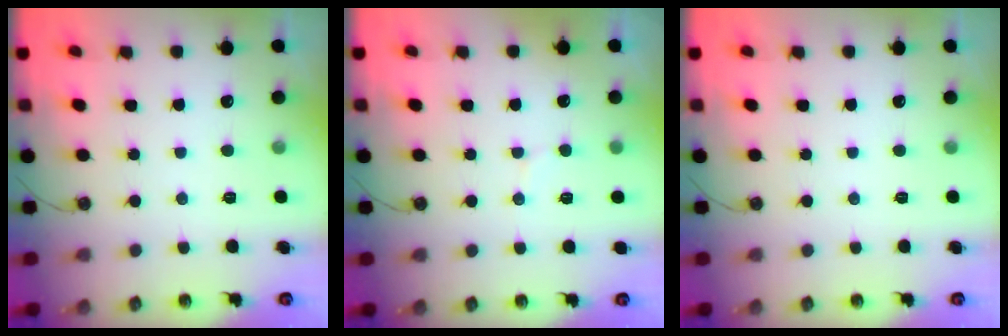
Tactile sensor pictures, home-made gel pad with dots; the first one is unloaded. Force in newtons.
{"total": 5.3, "press": 5.3, "slide": 0.9}
{"total": 0.0}